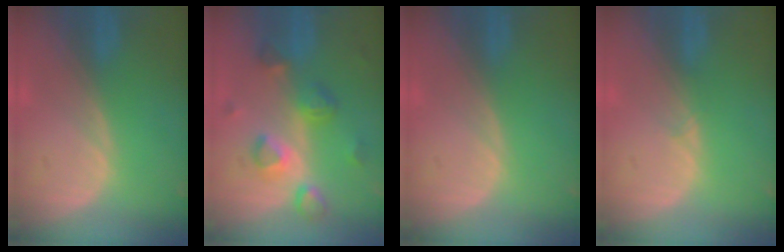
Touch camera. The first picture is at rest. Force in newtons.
{"total": 7.9, "press": 7.0, "slide": 3.6}
{"total": 0.0}
{"total": 0.6, "press": 0.6, "slide": 0.1}